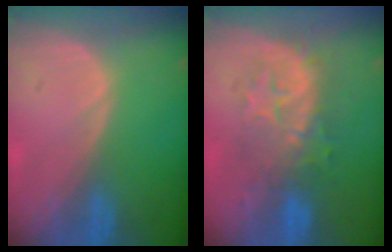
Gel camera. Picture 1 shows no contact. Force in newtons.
{"total": 8.0, "press": 8.0, "slide": 0.9}